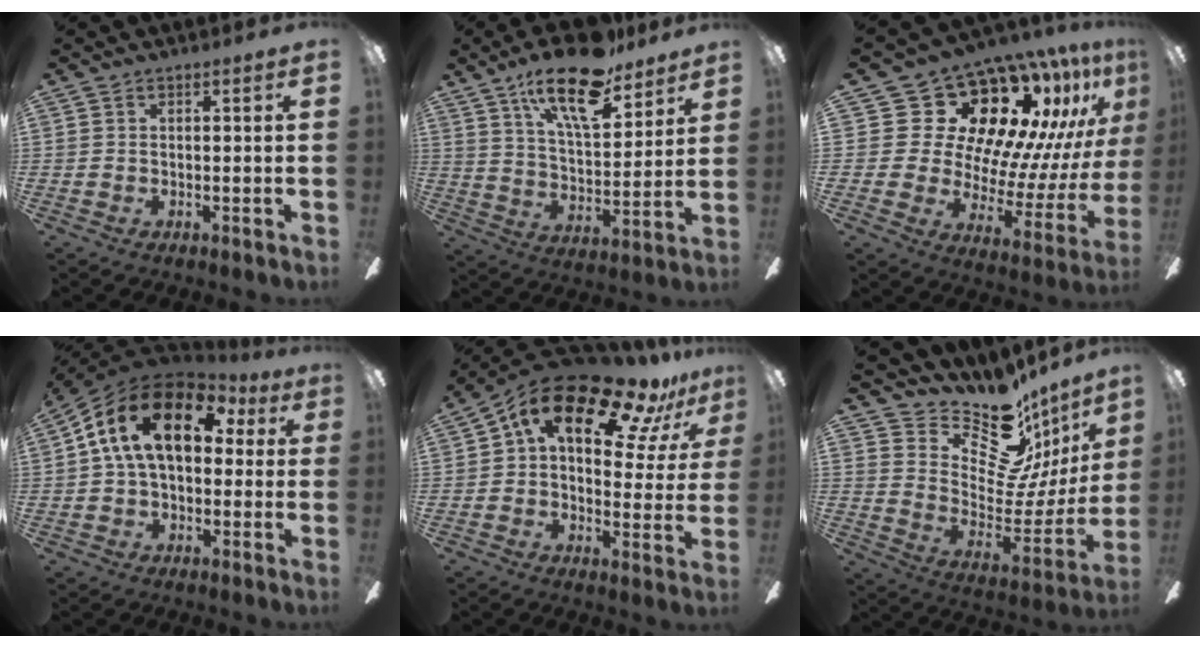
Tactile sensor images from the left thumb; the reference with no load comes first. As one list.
[{"total": 19.3, "force": [13.4, 7.1, 11.9], "torque": [-0.203, -0.070, 0.225]}, {"total": 20.0, "force": [14.3, 10.6, 9.2], "torque": [-0.144, -0.128, 0.264]}, {"total": 17.4, "force": [5.2, 10.2, 13.1], "torque": [-0.234, 0.005, 0.086]}, {"total": 19.4, "force": [11.3, 9.1, 12.8], "torque": [-0.208, -0.063, 0.192]}, {"total": 16.3, "force": [12.5, 7.4, 7.6], "torque": [-0.099, -0.122, 0.207]}]